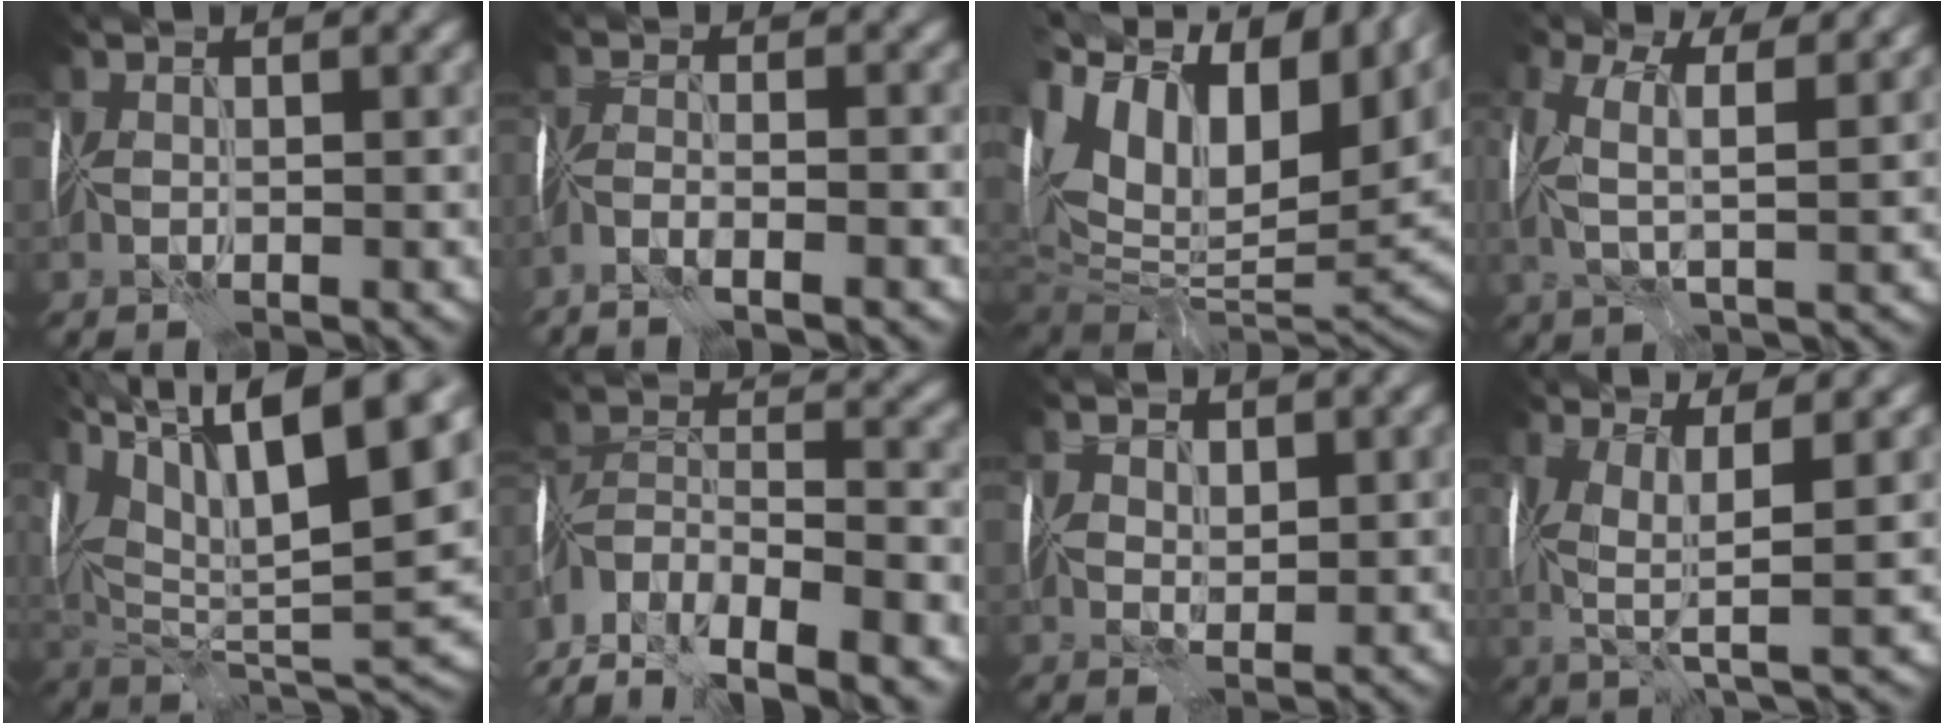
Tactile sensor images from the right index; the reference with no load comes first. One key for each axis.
{"total": 3.1, "fx": -2.2, "fy": 0.2, "fz": 2.2, "tx": -0.051, "ty": 0.005, "tz": -0.048}
{"total": 18.6, "fx": 4.2, "fy": 10.7, "fz": 14.7, "tx": -0.259, "ty": -0.003, "tz": 0.113}
{"total": 8.0, "fx": 2.9, "fy": 3.8, "fz": 6.4, "tx": -0.137, "ty": 0.023, "tz": 0.052}
{"total": 16.7, "fx": 8.6, "fy": 5.4, "fz": 13.3, "tx": -0.265, "ty": 0.032, "tz": 0.168}
{"total": 11.6, "fx": -8.4, "fy": 4.5, "fz": 6.7, "tx": -0.126, "ty": 0.018, "tz": -0.138}
{"total": 2.2, "fx": 1.2, "fy": 1.4, "fz": 1.2, "tx": -0.024, "ty": 0.002, "tz": 0.016}
{"total": 5.5, "fx": 0.9, "fy": 1.4, "fz": 5.2, "tx": -0.115, "ty": 0.004, "tz": 0.015}